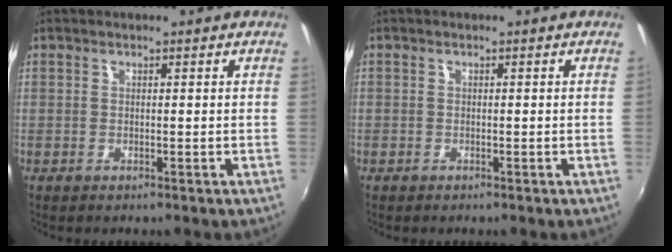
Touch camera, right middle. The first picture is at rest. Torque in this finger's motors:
{"motor_torque": [0.96, -1.18, 0.20, -0.21]}